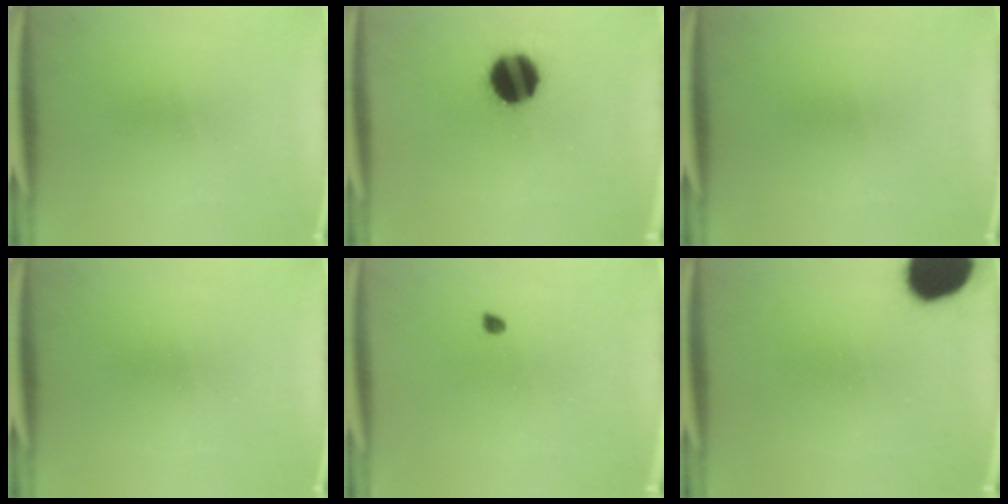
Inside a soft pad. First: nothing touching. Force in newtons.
{"total": 15.2}
{"total": 0.0}
{"total": 0.0}
{"total": 1.0}
{"total": 17.4}